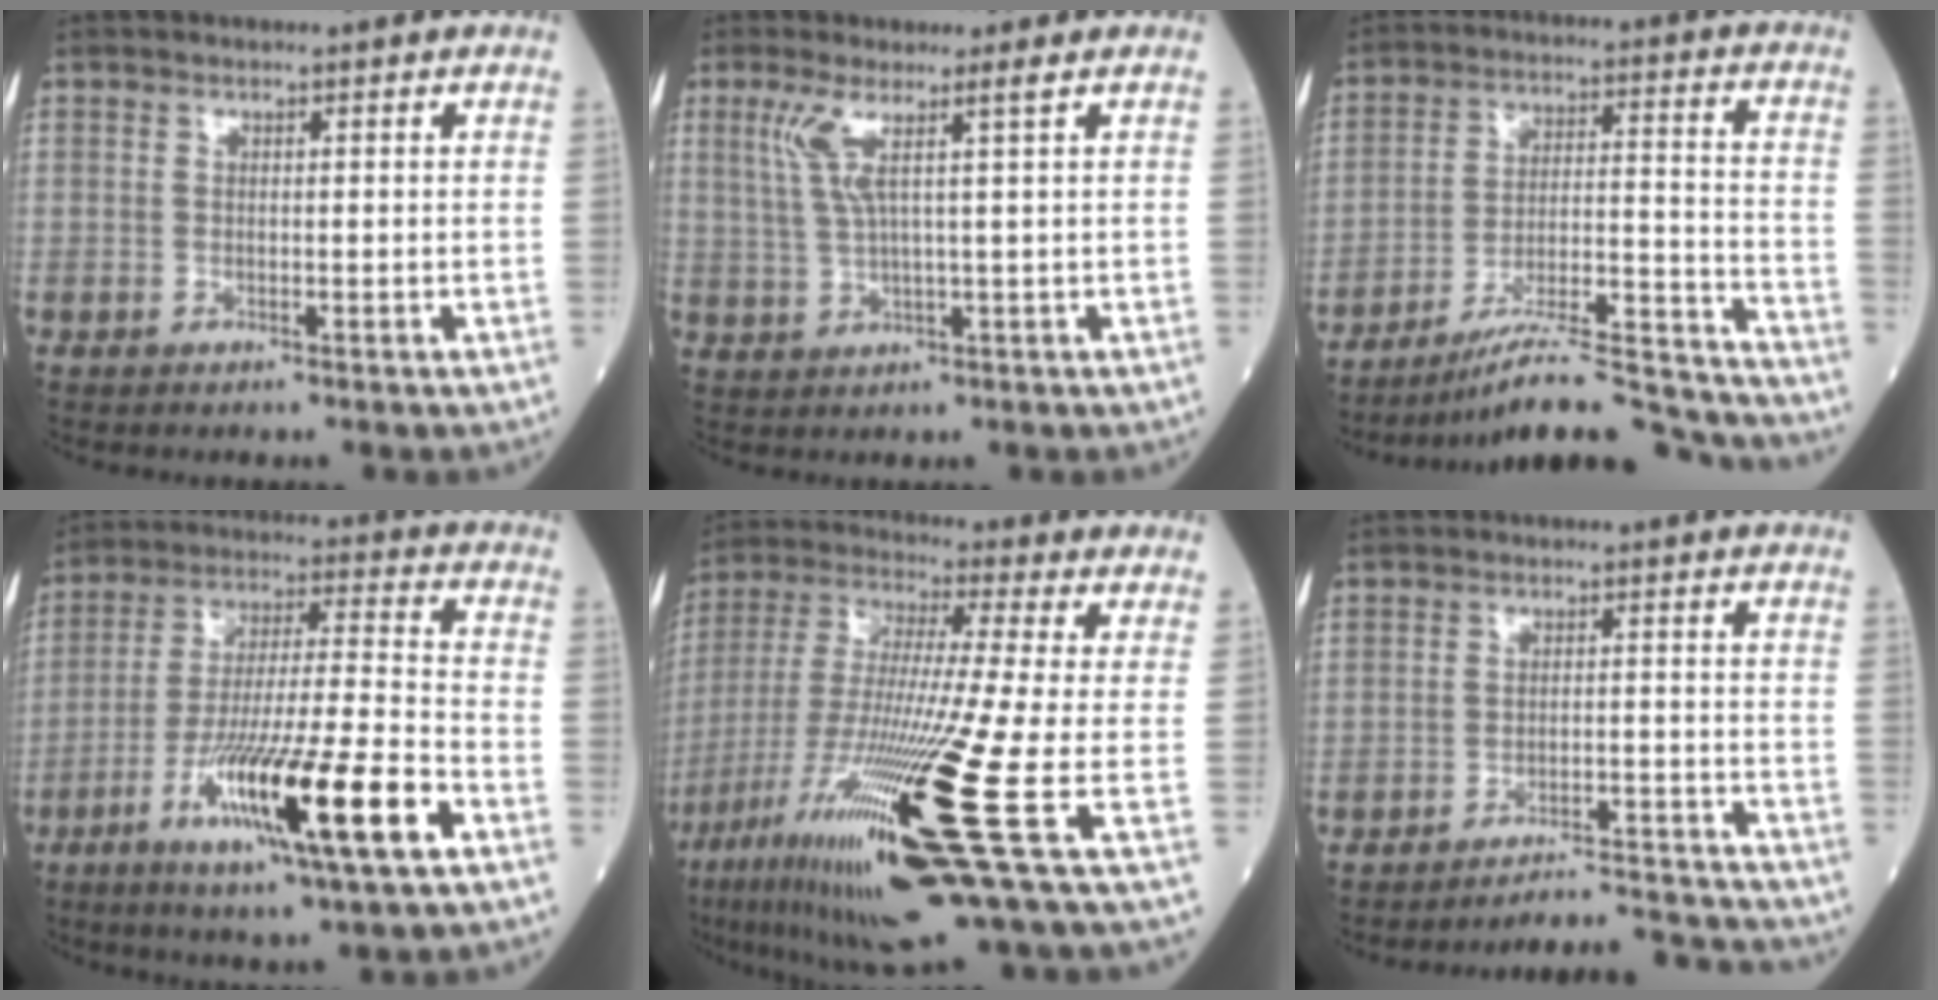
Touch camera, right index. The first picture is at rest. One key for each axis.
{"total": 4.5, "fx": 2.0, "fy": -0.8, "fz": 4.0, "tx": -0.091, "ty": 0.004, "tz": 0.046}
{"total": 20.9, "fx": -19.6, "fy": 0.3, "fz": 7.4, "tx": -0.085, "ty": 0.016, "tz": -0.290}
{"total": 18.1, "fx": -8.1, "fy": 0.6, "fz": 16.2, "tx": -0.296, "ty": -0.027, "tz": -0.140}
{"total": 23.3, "fx": -8.8, "fy": -0.5, "fz": 21.6, "tx": -0.406, "ty": -0.055, "tz": -0.163}
{"total": 10.4, "fx": -10.4, "fy": -1.0, "fz": -0.3, "tx": 0.005, "ty": 0.013, "tz": -0.147}